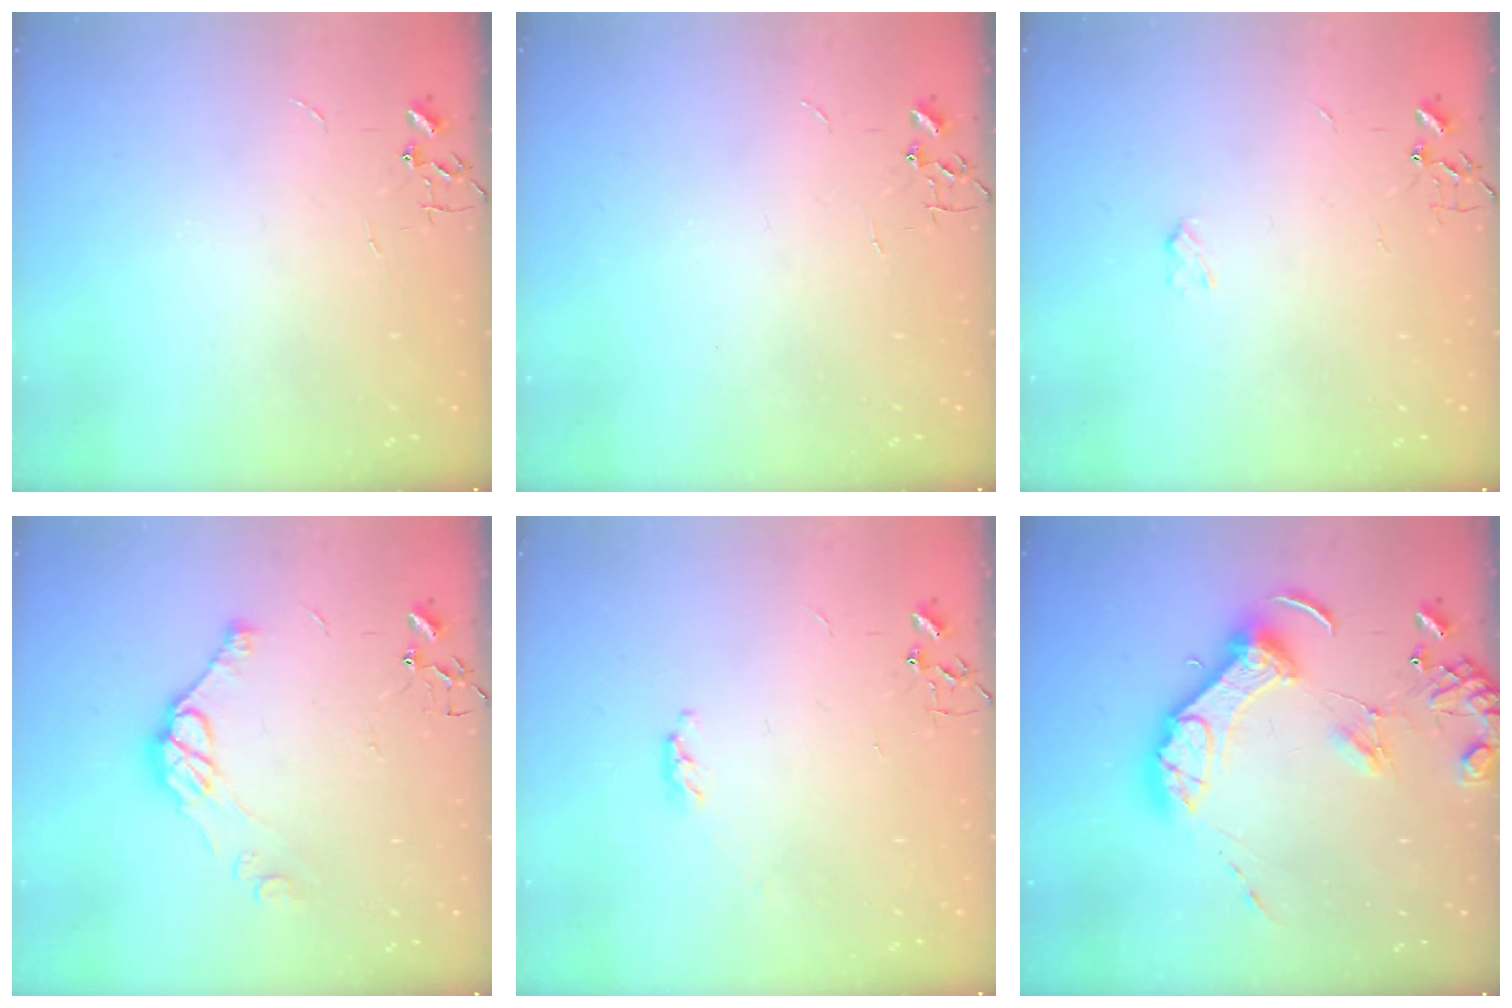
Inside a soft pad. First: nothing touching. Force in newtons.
{"total": 0.0}
{"total": 2.4, "press": 2.4, "slide": 0.4}
{"total": 9.5, "press": 9.5, "slide": 0.4}
{"total": 3.4, "press": 3.4, "slide": 0.4}
{"total": 14.5, "press": 14.3, "slide": 2.3}